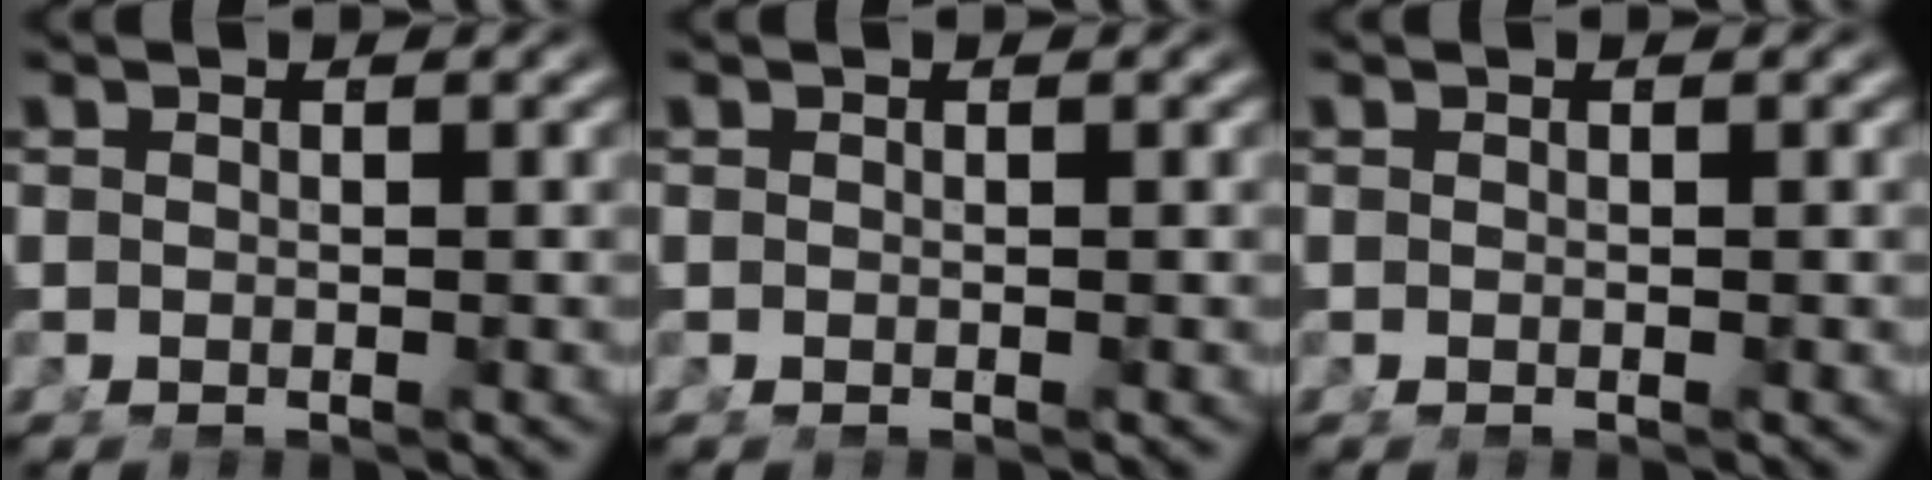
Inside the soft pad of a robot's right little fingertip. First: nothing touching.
{"total": 0.0}
{"total": 0.0}